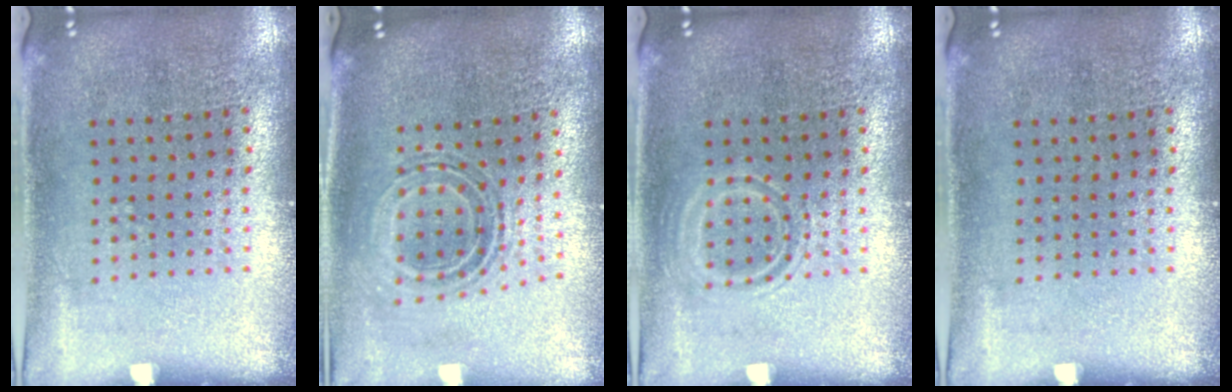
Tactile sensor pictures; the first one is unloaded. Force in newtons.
{"total": 0.7, "press": 0.7, "slide": 0.2}
{"total": 1.5, "press": 1.5, "slide": 0.3}
{"total": 0.0}